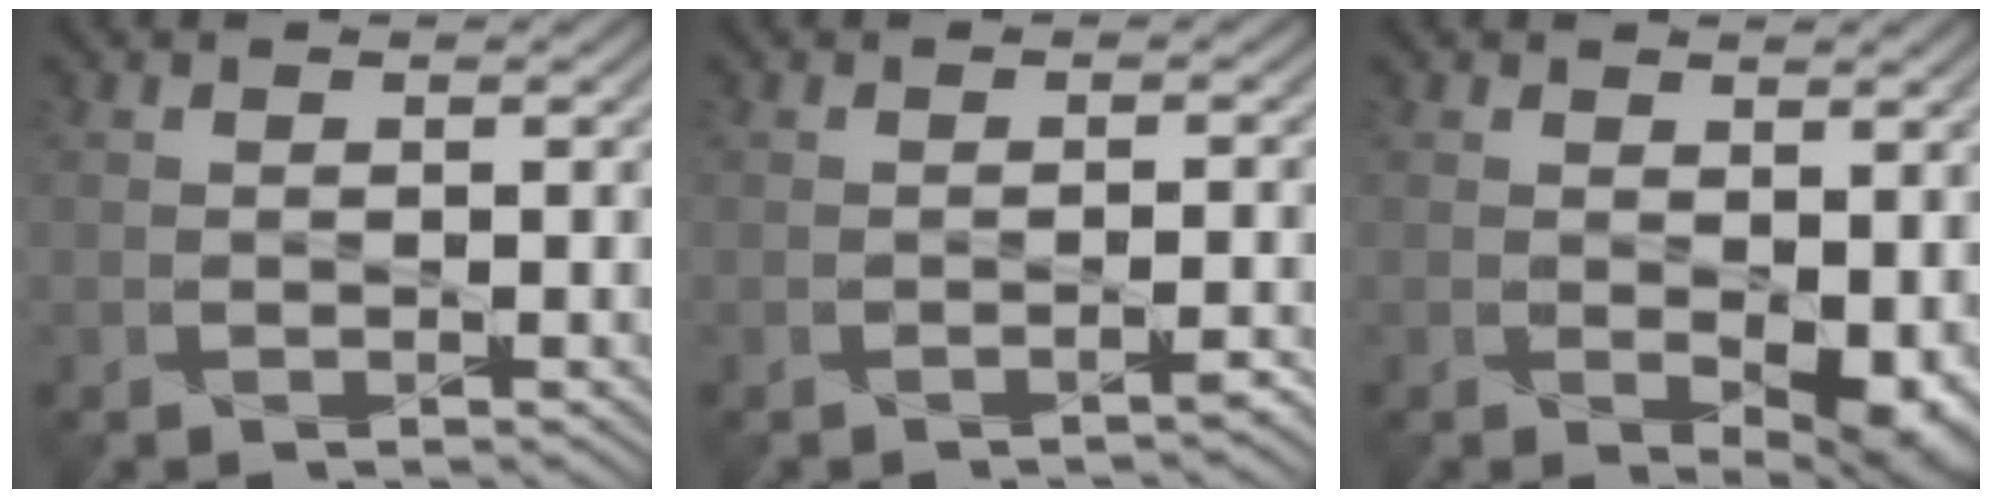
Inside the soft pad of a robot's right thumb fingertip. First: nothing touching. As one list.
[{"total": 1.4, "force": [-0.9, 0.2, 1.0], "torque": [-0.013, 0.004, -0.018]}, {"total": 4.3, "force": [-0.1, 2.2, 3.7], "torque": [-0.058, -0.018, 0.011]}]